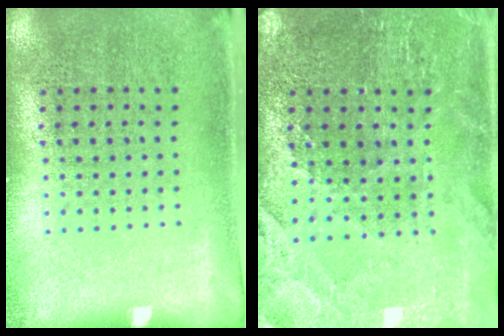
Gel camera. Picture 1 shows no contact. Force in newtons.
{"total": 1.7, "press": 1.7, "slide": 0.2}